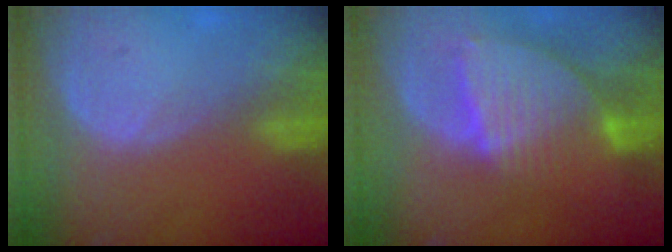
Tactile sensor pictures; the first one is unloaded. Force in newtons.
{"total": 9.1, "press": 7.7, "slide": 4.8}